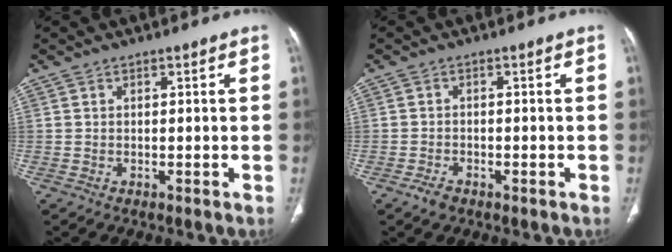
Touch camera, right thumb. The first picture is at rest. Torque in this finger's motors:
{"motor_torque": [1.34, 1.26, 0.34, -0.63, 0.04]}